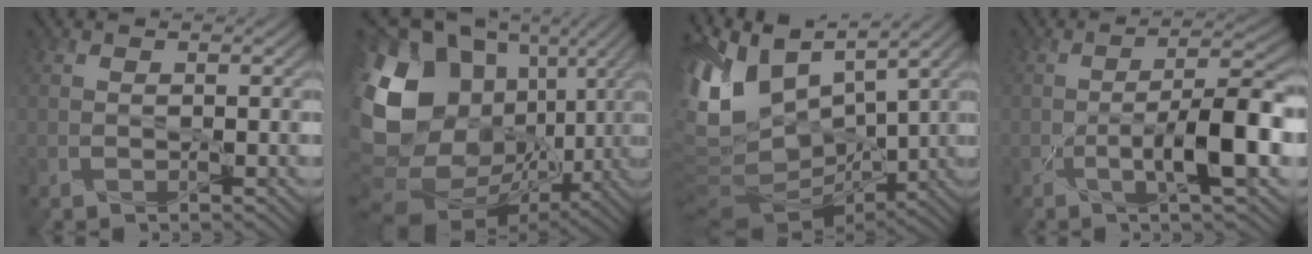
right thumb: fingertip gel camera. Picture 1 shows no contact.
{"total": 19.6, "force": [3.5, 15.0, 12.1], "torque": [-0.294, 0.012, 0.085]}
{"total": 13.0, "force": [3.8, 7.0, 10.3], "torque": [-0.250, 0.004, 0.084]}
{"total": 8.0, "force": [-2.3, 1.6, 7.5], "torque": [-0.118, 0.008, -0.043]}